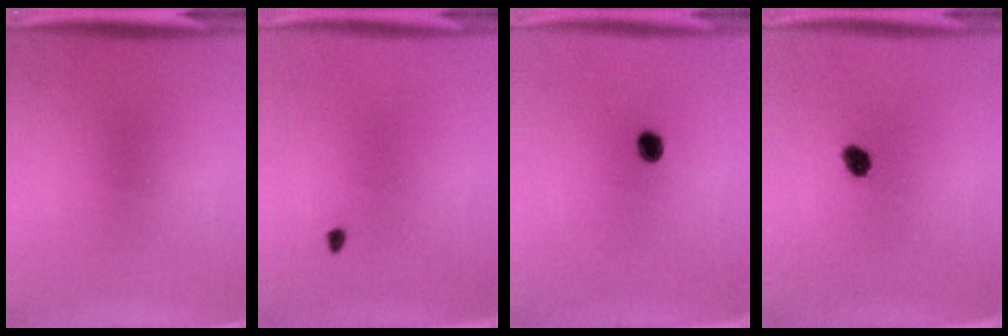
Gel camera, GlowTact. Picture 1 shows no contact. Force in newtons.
{"total": 0.7}
{"total": 2.7}
{"total": 2.8}